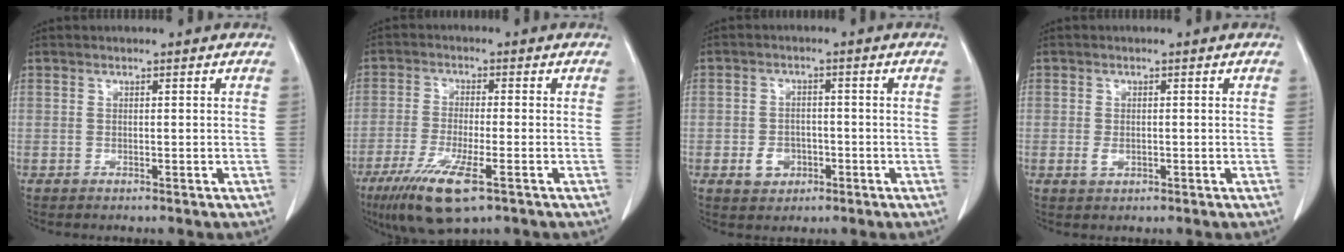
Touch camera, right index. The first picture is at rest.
{"total": 9.6, "force": [-5.2, 1.5, 7.9], "torque": [-0.154, -0.026, -0.087]}
{"total": 3.8, "force": [-1.3, 3.2, 1.6], "torque": [-0.022, 0.005, -0.013]}
{"total": 1.5, "force": [-0.2, 1.1, 1.0], "torque": [-0.015, 0.001, 0.003]}